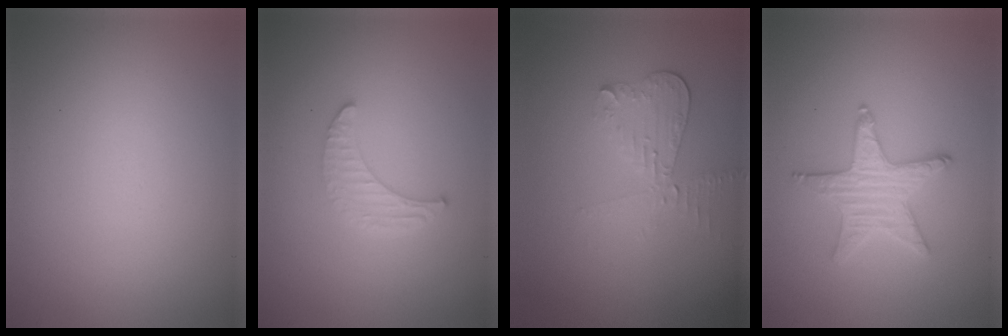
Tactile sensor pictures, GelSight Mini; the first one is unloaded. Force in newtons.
{"total": 2.0, "press": 1.9, "slide": 0.5}
{"total": 2.3, "press": 2.1, "slide": 0.8}
{"total": 3.2, "press": 3.2, "slide": 0.2}